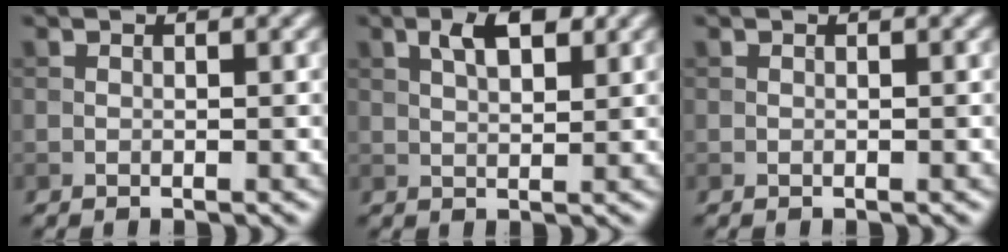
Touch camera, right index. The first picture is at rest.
{"total": 3.6, "force": [1.7, 1.5, 2.8], "torque": [-0.051, 0.008, 0.030]}
{"total": 0.0}